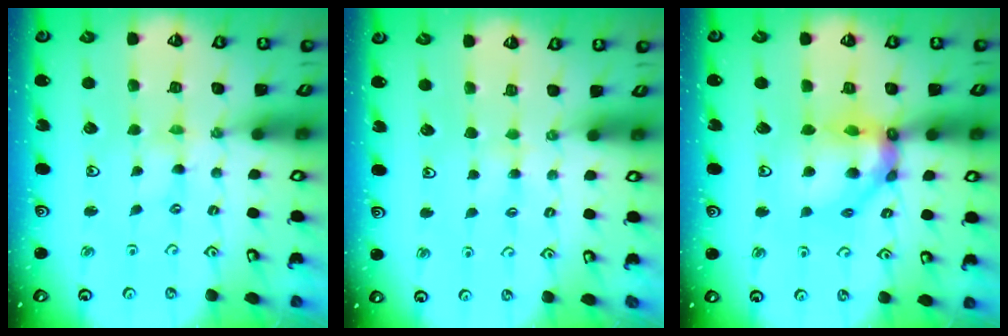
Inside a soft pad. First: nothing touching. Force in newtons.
{"total": 2.8, "press": 2.8, "slide": 0.4}
{"total": 12.4, "press": 12.3, "slide": 1.8}